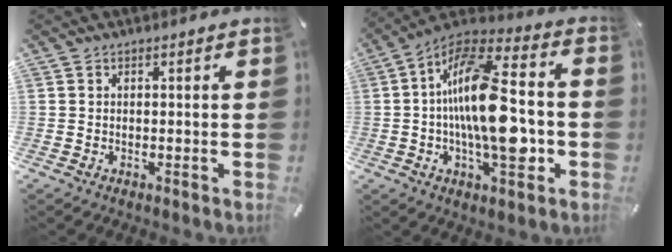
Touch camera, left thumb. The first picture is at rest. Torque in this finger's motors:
{"motor_torque": [2.13, 2.88, 2.77, 0.00, 0.63]}